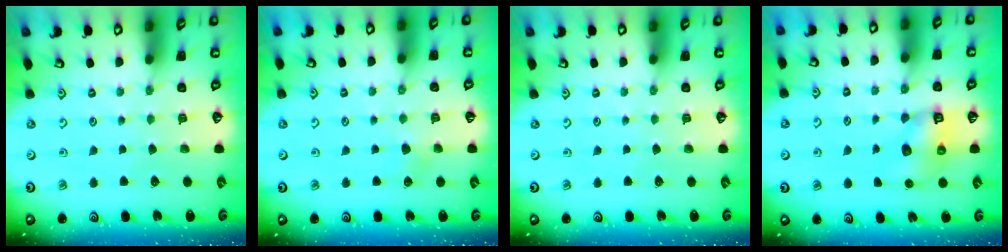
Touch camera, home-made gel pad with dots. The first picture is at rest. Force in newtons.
{"total": 3.6, "press": 3.5, "slide": 0.8}
{"total": 0.0}
{"total": 6.8, "press": 6.8, "slide": 0.9}